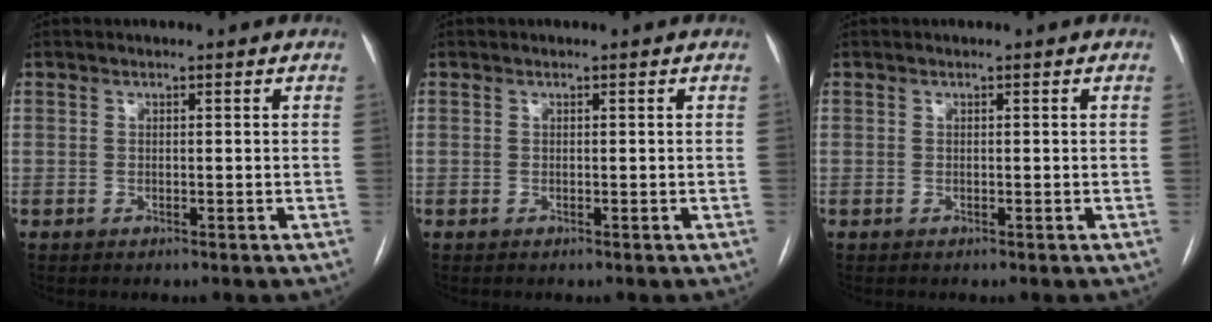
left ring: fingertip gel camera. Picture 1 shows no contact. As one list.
[{"total": 0.0}, {"total": 0.0}]